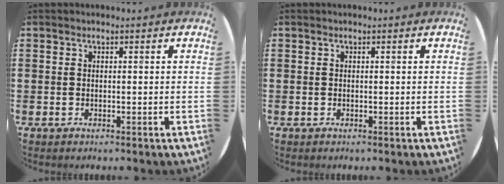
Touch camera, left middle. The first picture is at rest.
{"total": 0.0}